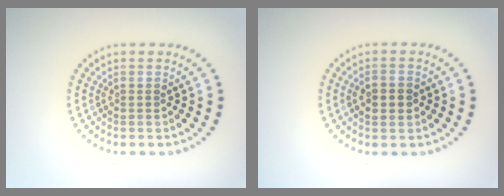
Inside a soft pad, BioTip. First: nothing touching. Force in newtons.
{"total": 2.7, "press": 2.7, "slide": 0.2}